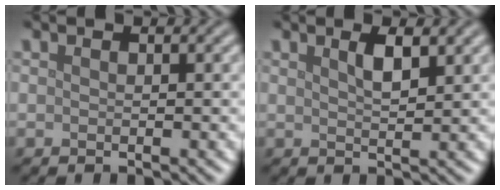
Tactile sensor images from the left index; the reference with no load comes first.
{"total": 2.0, "force": [1.2, 0.4, 1.5], "torque": [-0.025, 0.003, 0.021]}